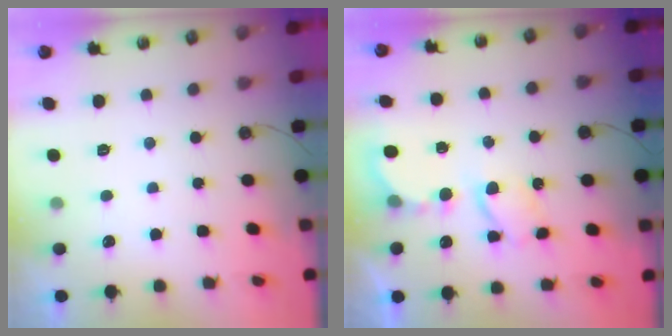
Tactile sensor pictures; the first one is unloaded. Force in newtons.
{"total": 6.0, "press": 6.0, "slide": 0.4}